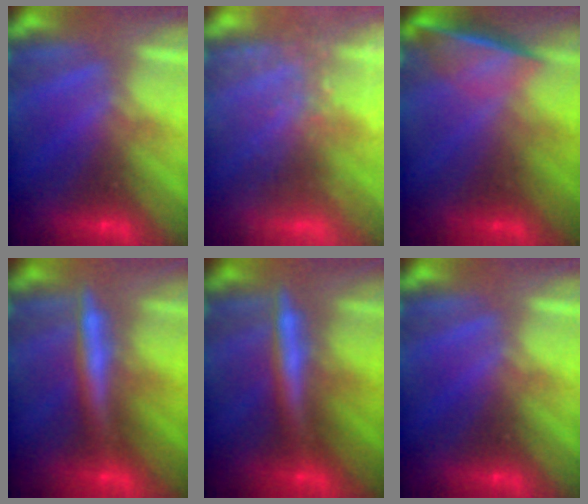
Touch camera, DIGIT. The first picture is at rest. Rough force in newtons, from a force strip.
{"total": 7.7}
{"total": 3.7}
{"total": 2.9}
{"total": 2.9}
{"total": 0.0}